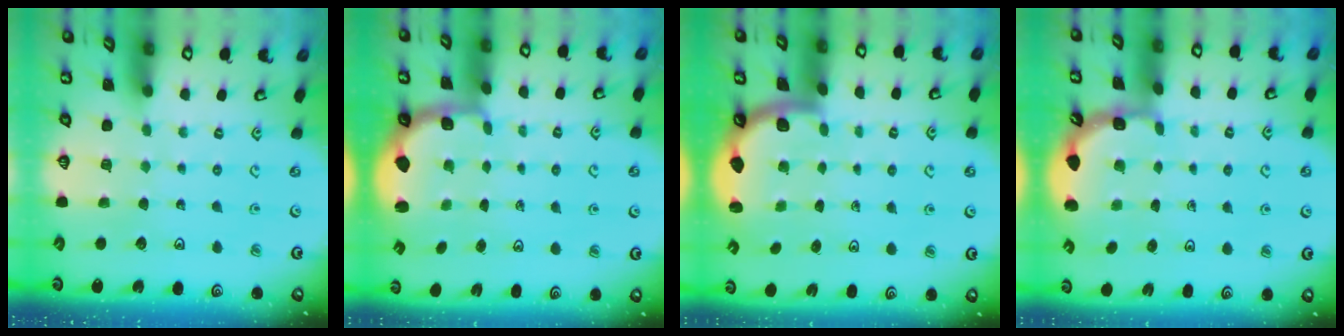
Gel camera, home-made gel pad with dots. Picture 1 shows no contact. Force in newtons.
{"total": 2.4, "press": 1.1, "slide": 2.2}
{"total": 1.8, "press": 1.8, "slide": 0.1}
{"total": 1.9, "press": 1.8, "slide": 0.6}